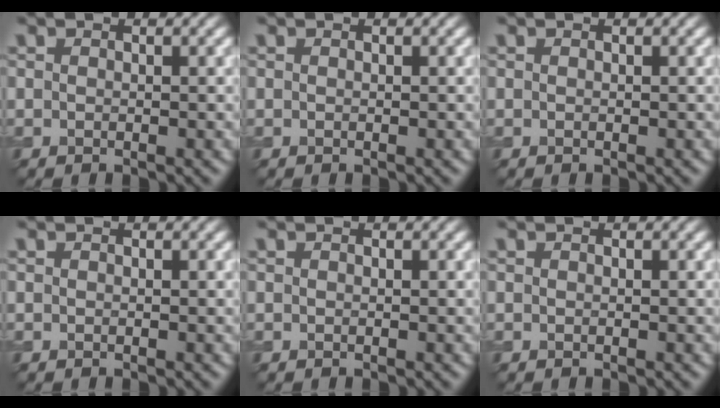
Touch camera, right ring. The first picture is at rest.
{"total": 0.0}
{"total": 0.0}
{"total": 0.0}
{"total": 0.0}
{"total": 0.0}